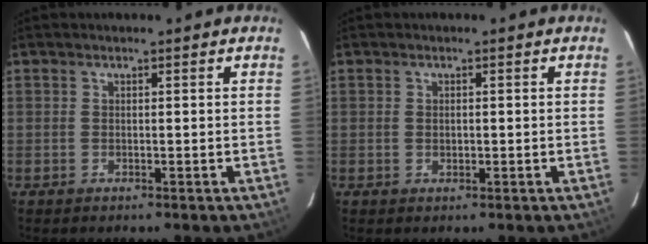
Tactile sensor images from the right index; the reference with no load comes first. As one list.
[{"total": 0.9, "force": [-0.1, 0.7, 0.5], "torque": [-0.006, 0.003, 0.000]}]